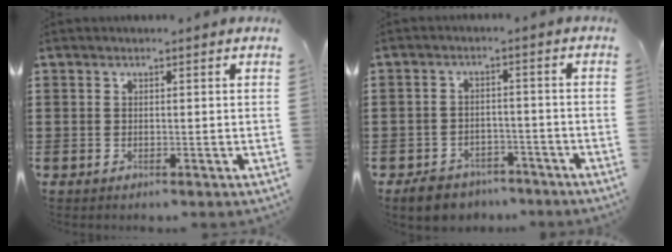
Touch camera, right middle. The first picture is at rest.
{"total": 3.8, "force": [-3.6, 1.1, 0.1], "torque": [-0.016, 0.007, -0.078]}